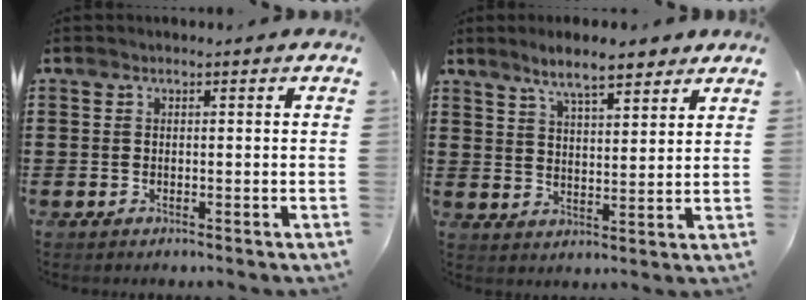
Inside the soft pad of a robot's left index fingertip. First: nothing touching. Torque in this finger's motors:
{"motor_torque": [1.18, -0.96, 0.47, 0.14]}